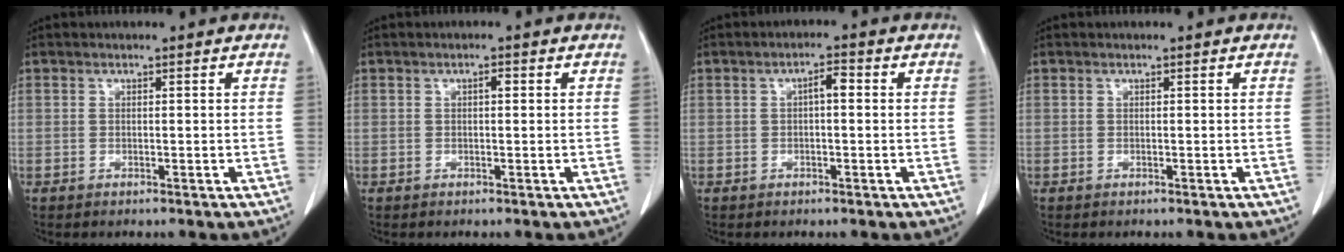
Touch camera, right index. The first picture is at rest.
{"total": 0.9, "force": [0.2, 0.3, 0.8], "torque": [-0.012, 0.003, 0.002]}
{"total": 2.4, "force": [0.2, 0.7, 2.2], "torque": [-0.036, 0.006, 0.002]}
{"total": 0.0}